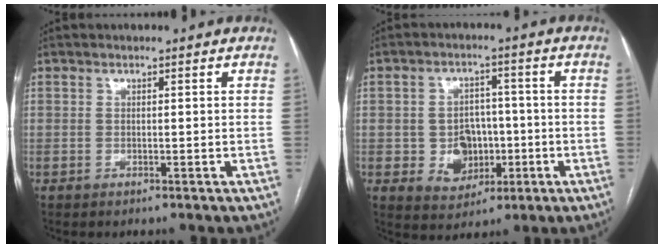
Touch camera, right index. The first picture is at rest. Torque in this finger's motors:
{"motor_torque": [0.92, -0.05, 0.35, 0.03]}